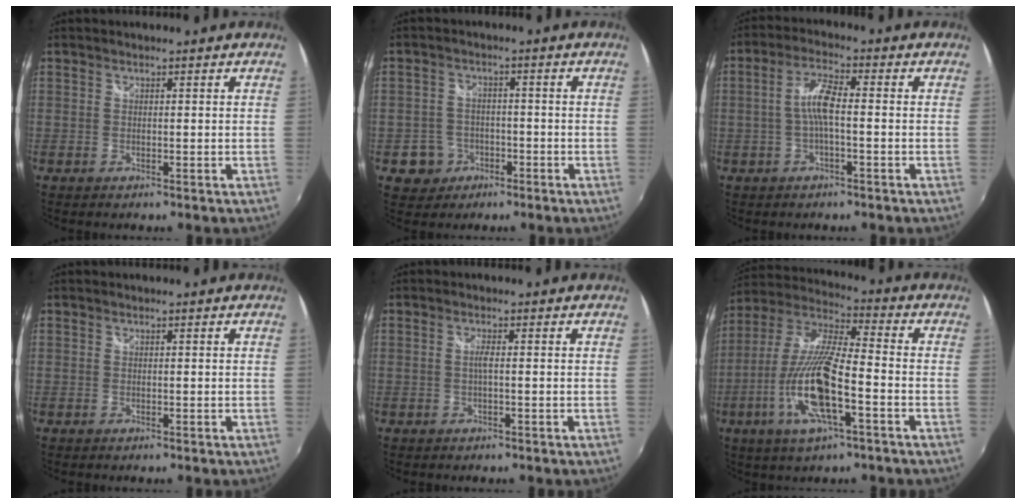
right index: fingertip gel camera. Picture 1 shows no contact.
{"total": 5.5, "force": [-2.3, 5.0, 0.7], "torque": [-0.029, 0.015, -0.033]}
{"total": 5.4, "force": [-0.9, 1.0, 5.2], "torque": [-0.108, 0.011, -0.018]}
{"total": 0.0}
{"total": 1.3, "force": [-0.3, -0.2, 1.3], "torque": [-0.023, 0.002, -0.007]}
{"total": 16.5, "force": [-5.9, 3.6, 15.0], "torque": [-0.310, -0.016, -0.118]}